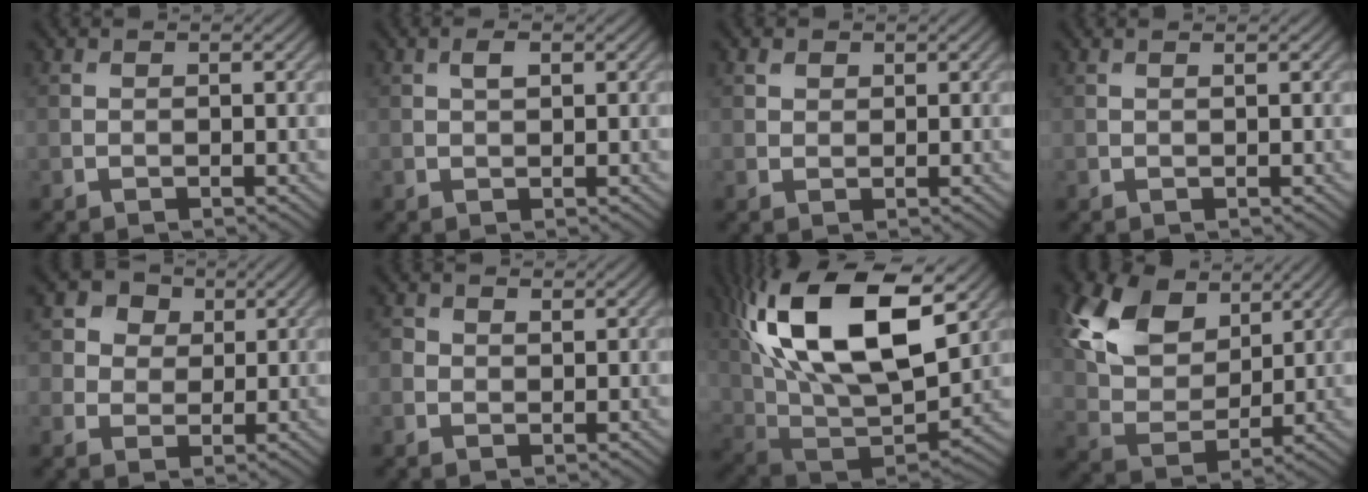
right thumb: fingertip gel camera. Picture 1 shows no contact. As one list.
[{"total": 1.5, "force": [0.7, 0.7, 1.2], "torque": [-0.026, 0.001, 0.012]}, {"total": 1.3, "force": [0.8, 1.0, 0.4], "torque": [-0.010, -0.001, 0.015]}, {"total": 0.6, "force": [0.5, 0.0, 0.3], "torque": [-0.009, 0.002, 0.007]}, {"total": 5.9, "force": [2.5, 4.9, 2.1], "torque": [-0.079, 0.001, 0.045]}, {"total": 1.4, "force": [0.6, 1.2, 0.7], "torque": [-0.017, 0.001, 0.010]}, {"total": 21.0, "force": [8.7, 10.1, 16.2], "torque": [-0.342, 0.035, 0.149]}, {"total": 12.1, "force": [6.0, 7.5, 7.3], "torque": [-0.186, 0.015, 0.113]}]